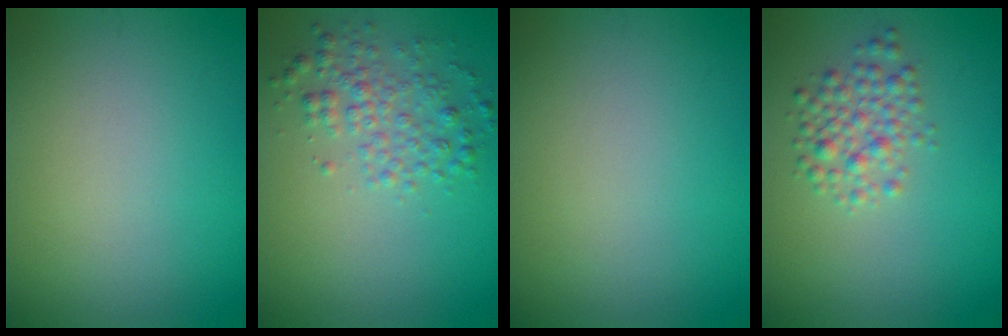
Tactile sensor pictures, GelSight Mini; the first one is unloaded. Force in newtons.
{"total": 2.9, "press": 2.9, "slide": 0.0}
{"total": 0.0}
{"total": 2.7, "press": 2.7, "slide": 0.1}